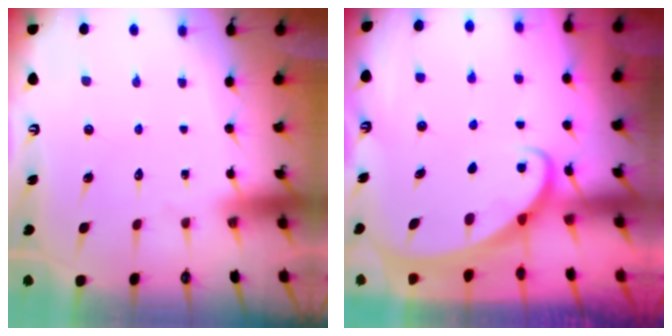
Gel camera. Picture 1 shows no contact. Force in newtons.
{"total": 1.9, "press": 1.9, "slide": 0.2}